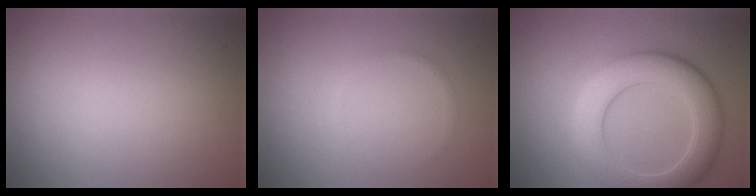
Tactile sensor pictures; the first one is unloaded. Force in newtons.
{"total": 0.5, "press": 0.5, "slide": 0.0}
{"total": 6.9, "press": 6.9, "slide": 0.8}